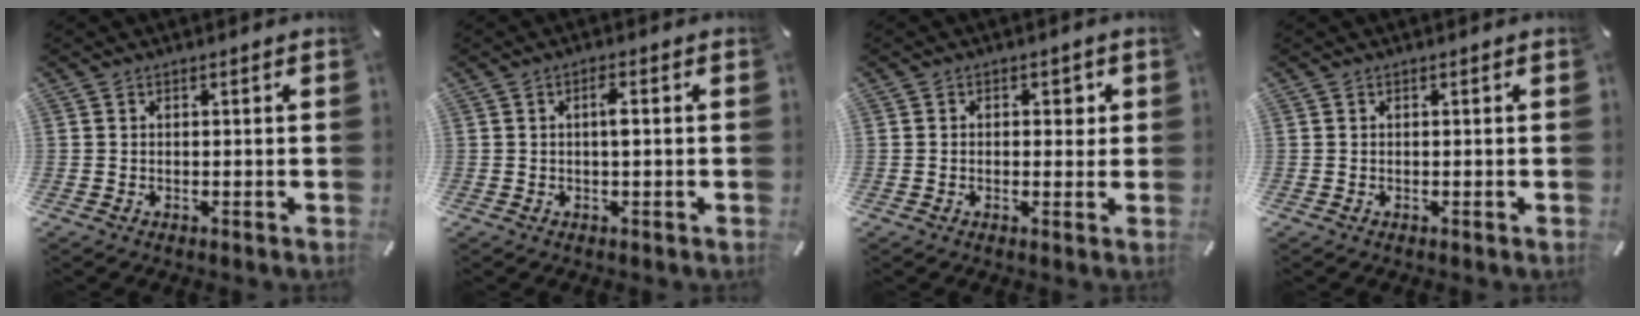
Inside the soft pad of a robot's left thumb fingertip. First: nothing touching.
{"total": 2.7, "force": [0.1, 0.6, 2.6], "torque": [-0.051, 0.004, -0.001]}
{"total": 2.6, "force": [0.1, 2.0, 1.7], "torque": [-0.011, 0.001, -0.008]}
{"total": 0.0}